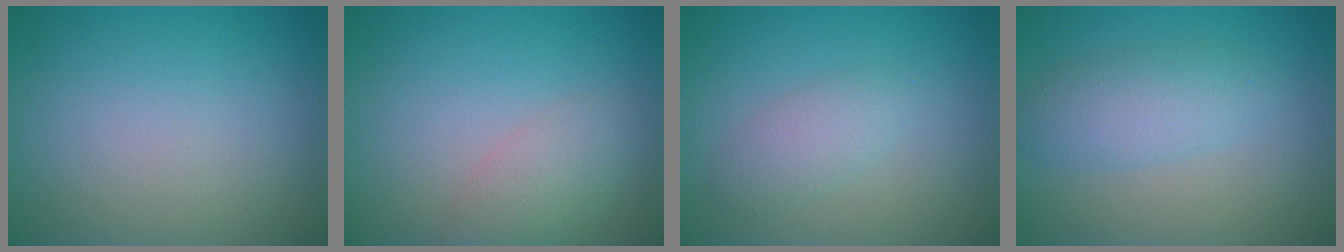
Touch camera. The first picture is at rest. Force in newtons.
{"total": 2.7, "press": 2.7, "slide": 0.2}
{"total": 2.0, "press": 2.0, "slide": 0.1}
{"total": 3.3, "press": 3.3, "slide": 0.1}